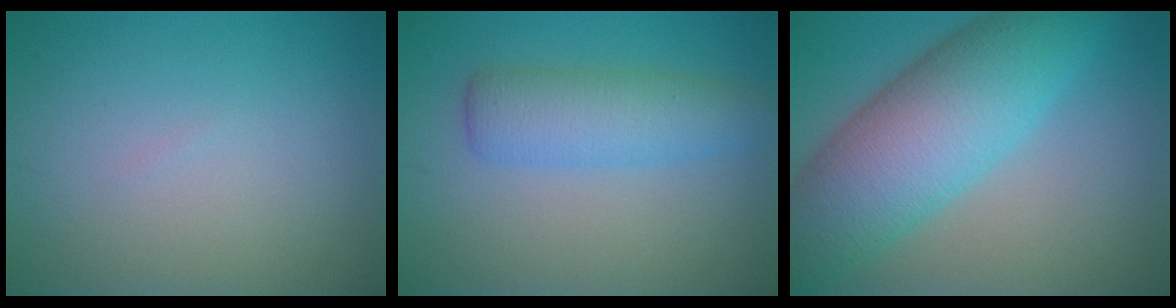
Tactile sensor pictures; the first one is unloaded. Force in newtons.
{"total": 4.3, "press": 4.3, "slide": 0.1}
{"total": 10.6, "press": 10.6, "slide": 0.1}